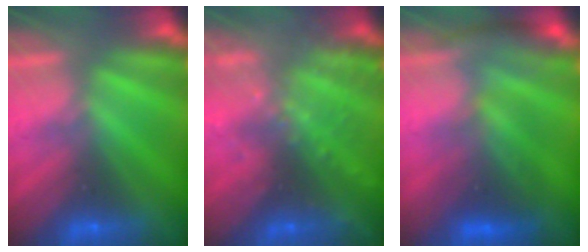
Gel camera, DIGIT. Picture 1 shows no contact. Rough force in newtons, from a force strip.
{"total": 9.0}
{"total": 2.7}